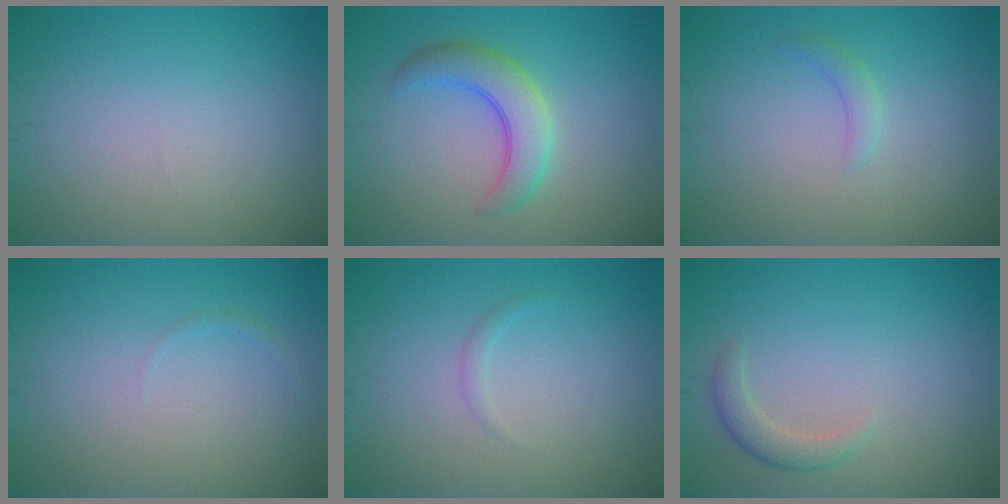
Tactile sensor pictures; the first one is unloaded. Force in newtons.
{"total": 4.3, "press": 4.2, "slide": 0.2}
{"total": 1.2, "press": 1.2, "slide": 0.1}
{"total": 0.5, "press": 0.5, "slide": 0.1}
{"total": 0.7, "press": 0.7, "slide": 0.1}
{"total": 1.8, "press": 1.8, "slide": 0.3}